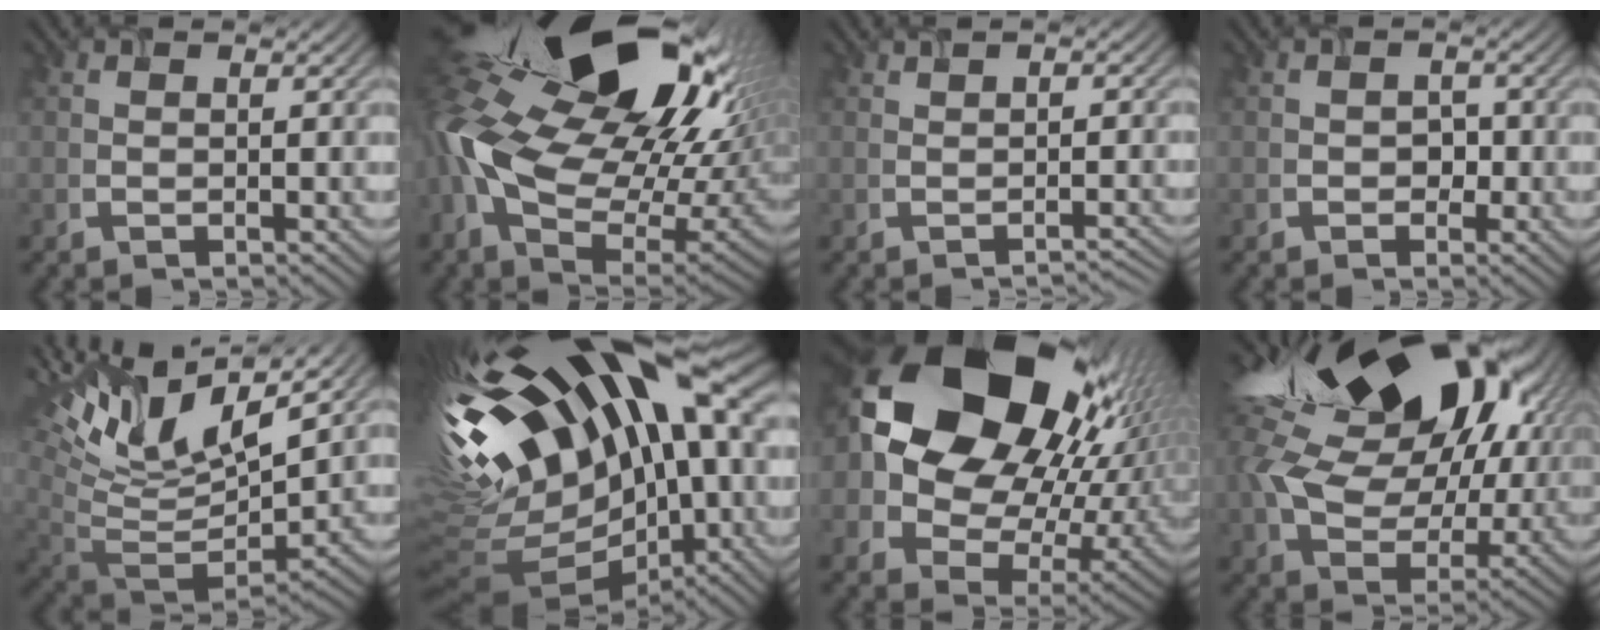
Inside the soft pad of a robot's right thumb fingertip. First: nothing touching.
{"total": 21.9, "force": [5.8, 12.7, 16.8], "torque": [-0.354, -0.037, 0.126]}
{"total": 1.4, "force": [-0.8, 0.3, 1.1], "torque": [-0.015, 0.004, -0.011]}
{"total": 1.4, "force": [-0.4, 1.2, 0.6], "torque": [-0.007, 0.000, -0.009]}
{"total": 14.3, "force": [7.8, 5.3, 10.7], "torque": [-0.232, 0.013, 0.145]}
{"total": 21.2, "force": [2.6, 10.4, 18.3], "torque": [-0.347, -0.031, 0.052]}
{"total": 21.3, "force": [5.6, 15.3, 13.8], "torque": [-0.295, -0.003, 0.117]}
{"total": 21.9, "force": [6.3, 14.3, 15.3], "torque": [-0.312, -0.011, 0.129]}